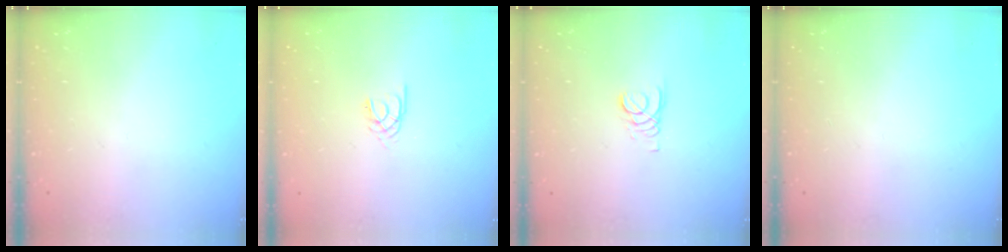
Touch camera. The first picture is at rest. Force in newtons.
{"total": 1.7, "press": 1.7, "slide": 0.3}
{"total": 2.4, "press": 2.4, "slide": 0.2}
{"total": 0.0}